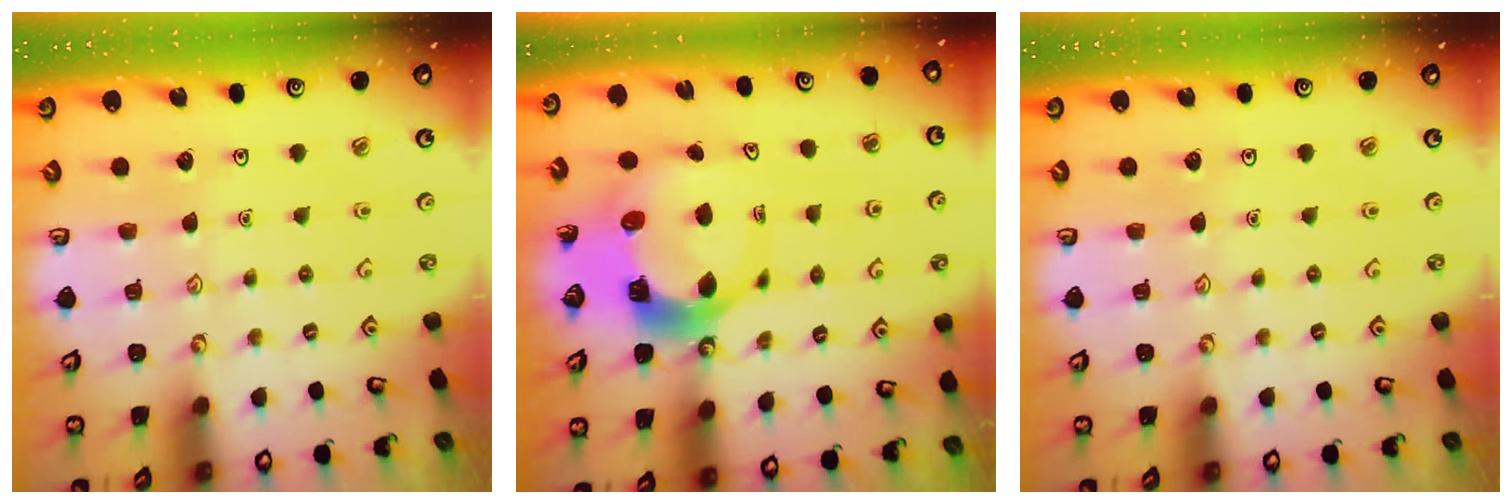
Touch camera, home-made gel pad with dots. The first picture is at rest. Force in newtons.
{"total": 8.6, "press": 8.5, "slide": 1.1}
{"total": 0.0}